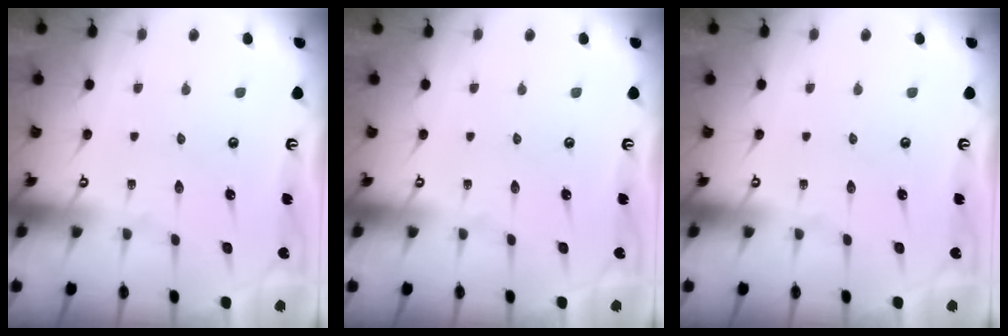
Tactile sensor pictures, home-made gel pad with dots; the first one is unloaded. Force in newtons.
{"total": 0.0}
{"total": 0.0}